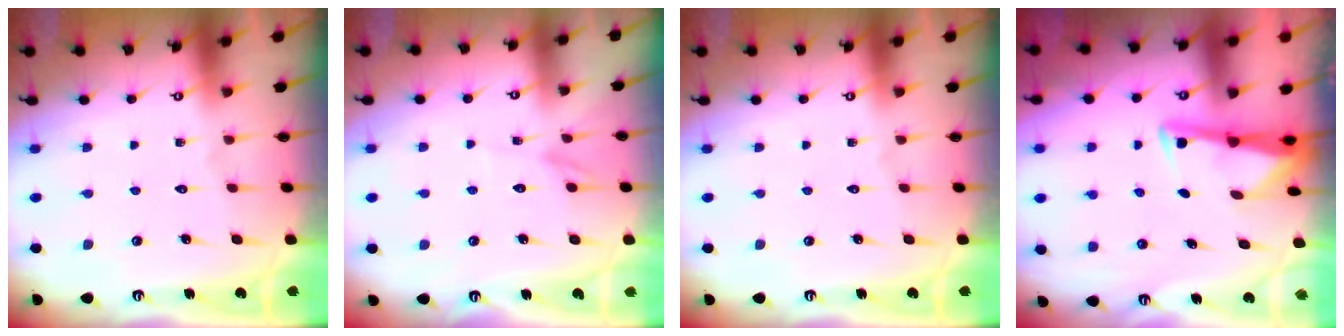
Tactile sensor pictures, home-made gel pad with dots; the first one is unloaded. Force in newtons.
{"total": 2.4, "press": 2.4, "slide": 0.3}
{"total": 0.0}
{"total": 3.1, "press": 3.1, "slide": 0.3}